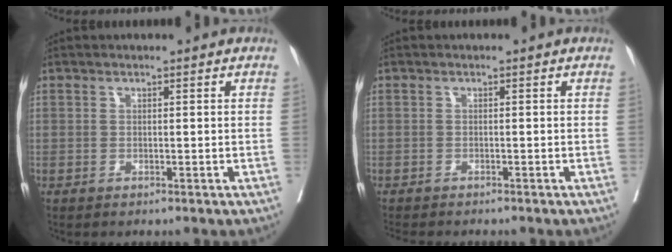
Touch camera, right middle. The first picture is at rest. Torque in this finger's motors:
{"motor_torque": [0.55, -0.59, 0.03, 0.03]}